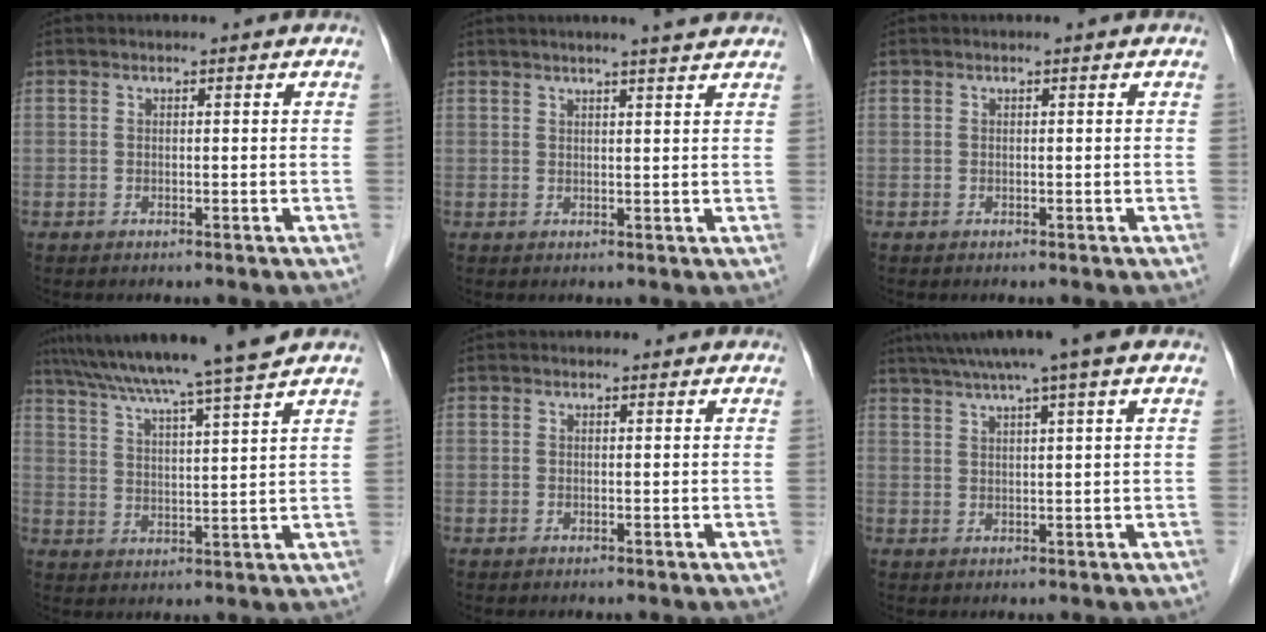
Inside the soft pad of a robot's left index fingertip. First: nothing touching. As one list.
[{"total": 6.0, "force": [5.1, -0.1, 3.1], "torque": [-0.047, 0.010, 0.060]}, {"total": 0.0}, {"total": 14.4, "force": [12.3, -1.7, 7.2], "torque": [-0.123, -0.001, 0.184]}, {"total": 0.7, "force": [0.7, 0.3, 0.0], "torque": [-0.007, -0.001, 0.005]}, {"total": 9.3, "force": [6.9, -0.7, 6.2], "torque": [-0.101, 0.028, 0.094]}]